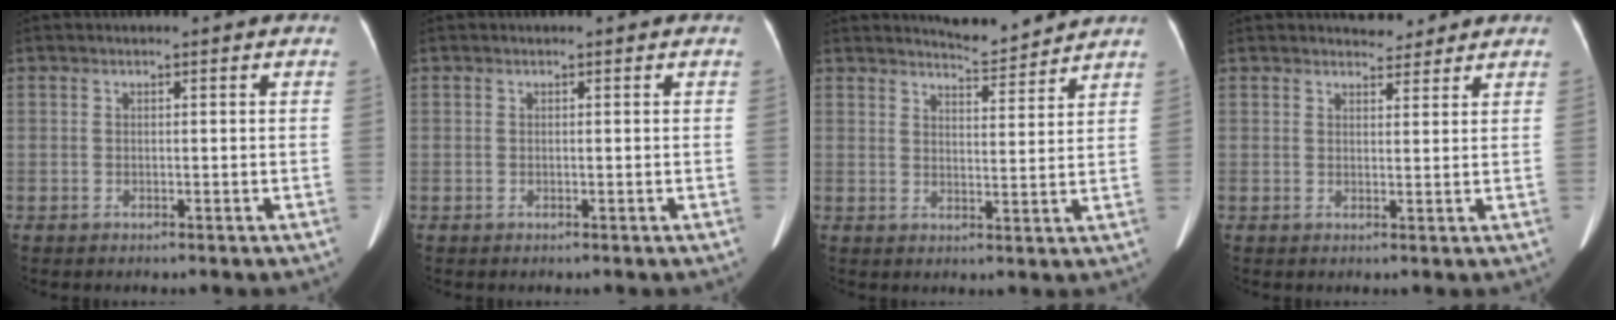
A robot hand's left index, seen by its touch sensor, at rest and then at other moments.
{"total": 0.0}
{"total": 5.3, "force": [5.3, -0.1, 0.2], "torque": [-0.014, -0.008, 0.075]}
{"total": 2.9, "force": [2.7, 0.9, 0.1], "torque": [-0.001, -0.001, 0.037]}